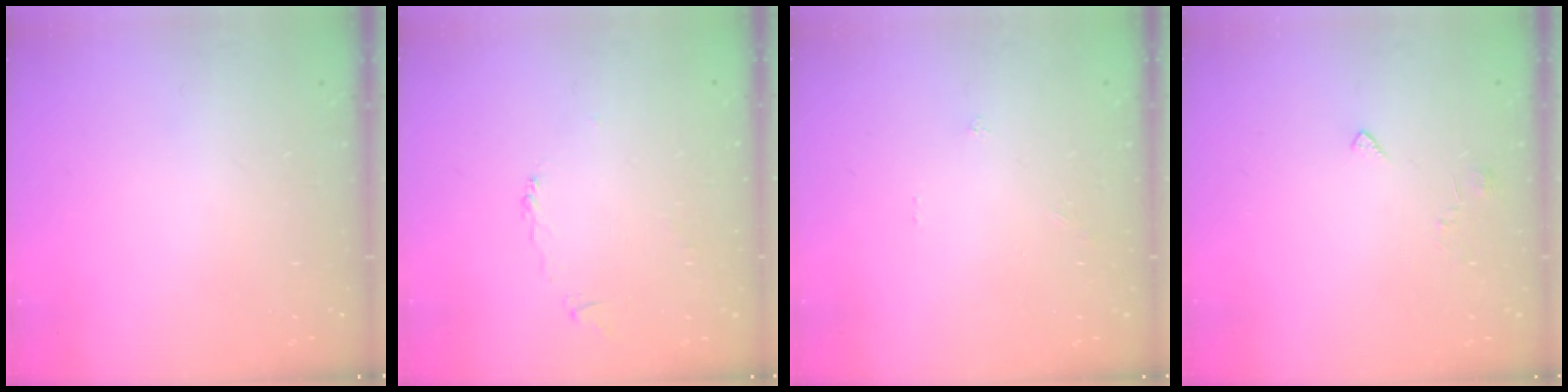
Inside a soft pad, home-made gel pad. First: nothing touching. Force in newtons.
{"total": 2.3, "press": 2.3, "slide": 0.3}
{"total": 0.0}
{"total": 2.0, "press": 2.0, "slide": 0.4}